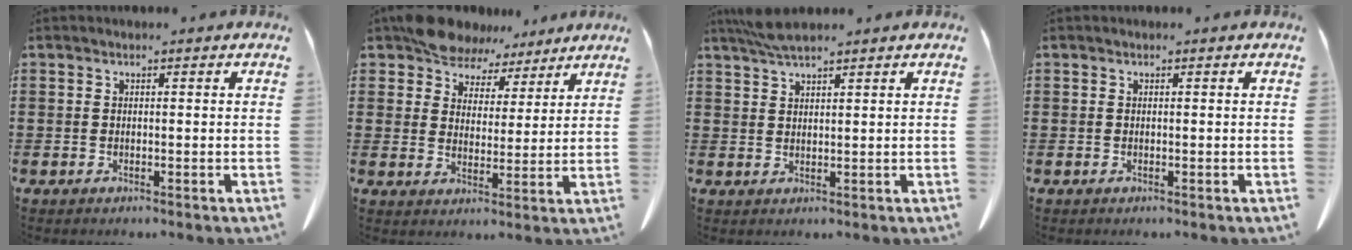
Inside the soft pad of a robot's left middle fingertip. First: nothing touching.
{"total": 7.5, "force": [6.6, 3.4, 1.3], "torque": [-0.052, -0.021, 0.126]}
{"total": 3.6, "force": [2.9, 0.4, 2.1], "torque": [-0.050, 0.001, 0.055]}
{"total": 0.0}